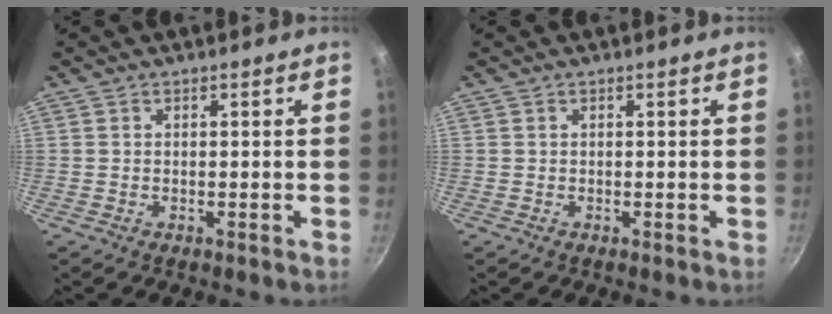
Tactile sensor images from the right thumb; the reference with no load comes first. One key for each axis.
{"total": 0.0}